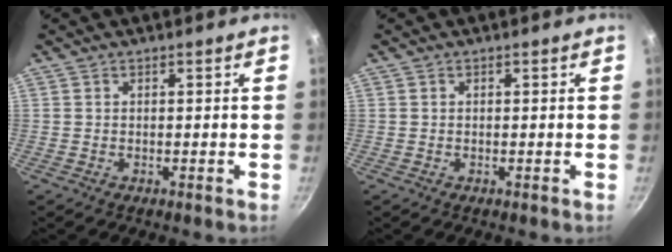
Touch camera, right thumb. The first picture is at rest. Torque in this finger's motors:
{"motor_torque": [-0.32, 0.02, -0.04, 0.40, 0.04]}